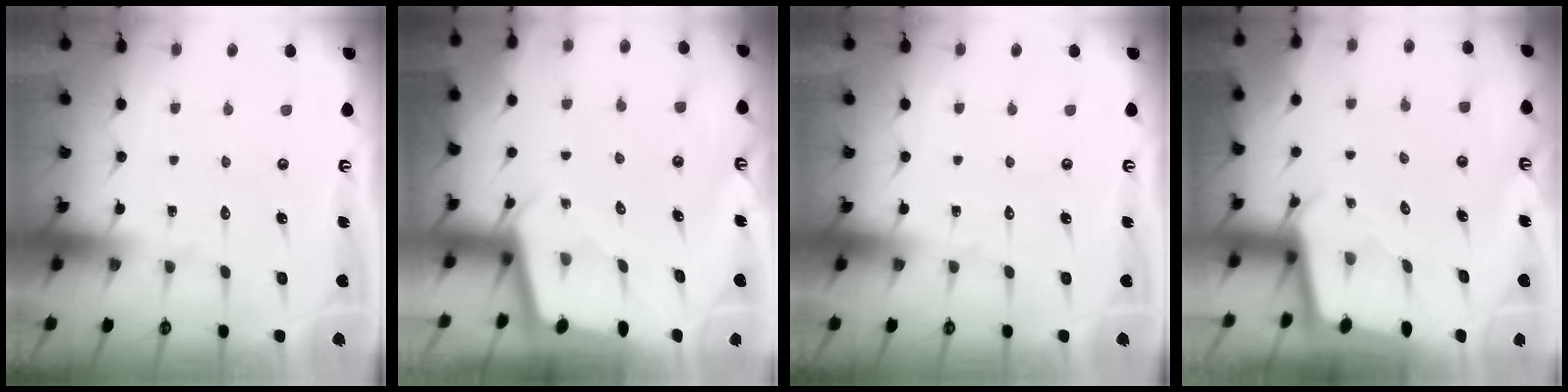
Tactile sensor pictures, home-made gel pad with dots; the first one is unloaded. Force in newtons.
{"total": 2.1, "press": 2.1, "slide": 0.2}
{"total": 0.0}
{"total": 2.4, "press": 2.4, "slide": 0.1}